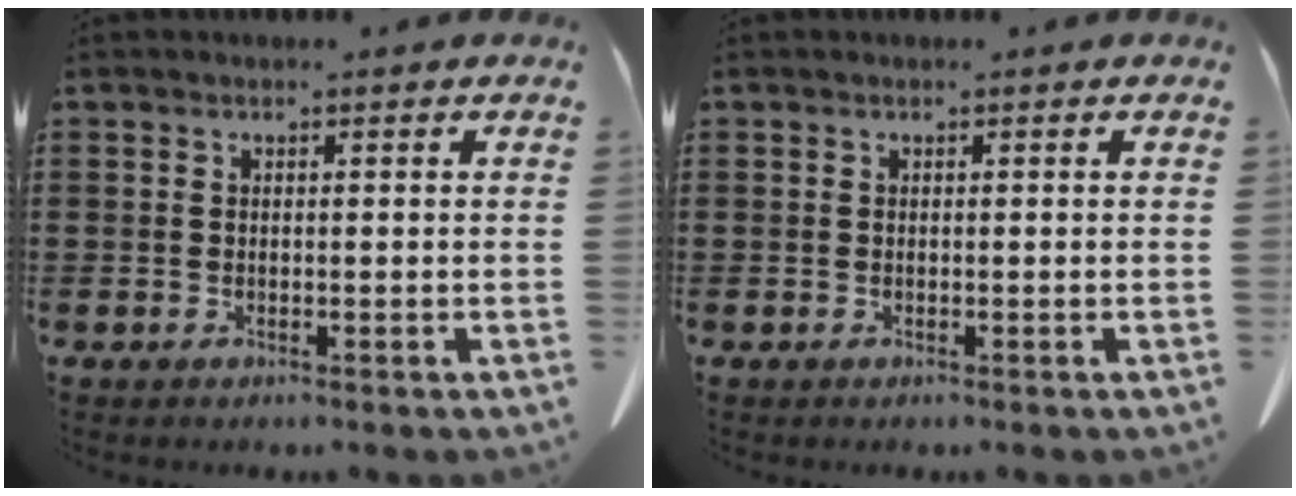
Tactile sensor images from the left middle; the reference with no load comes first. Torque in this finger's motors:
{"motor_torque": [0.00, 0.00, 0.00, 0.00]}